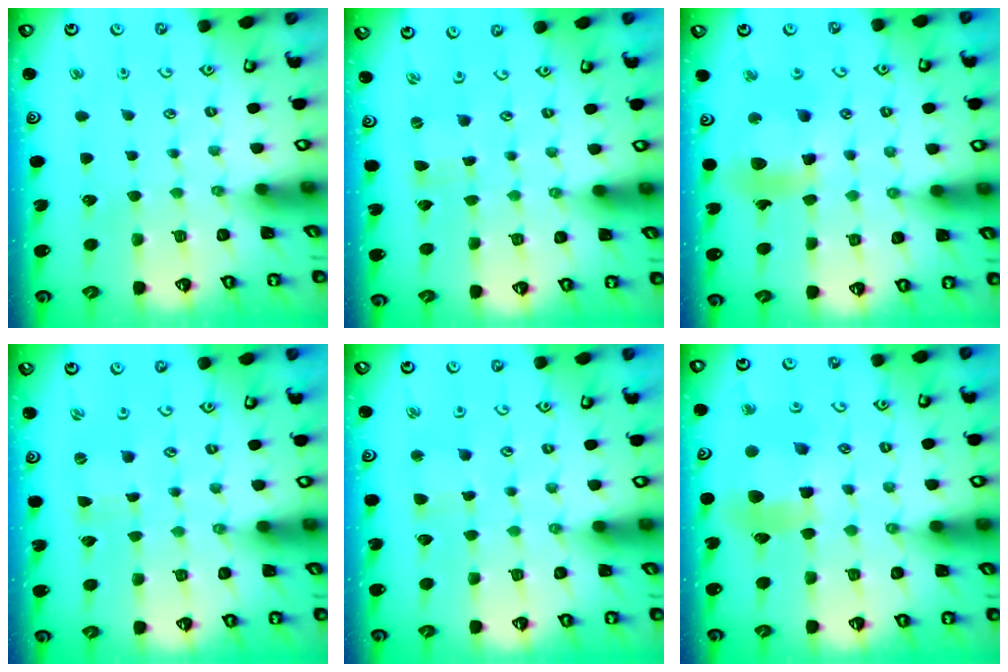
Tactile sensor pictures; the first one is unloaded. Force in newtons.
{"total": 0.0}
{"total": 12.5, "press": 12.3, "slide": 1.7}
{"total": 0.0}
{"total": 2.6, "press": 2.6, "slide": 0.3}
{"total": 8.9, "press": 8.8, "slide": 1.5}